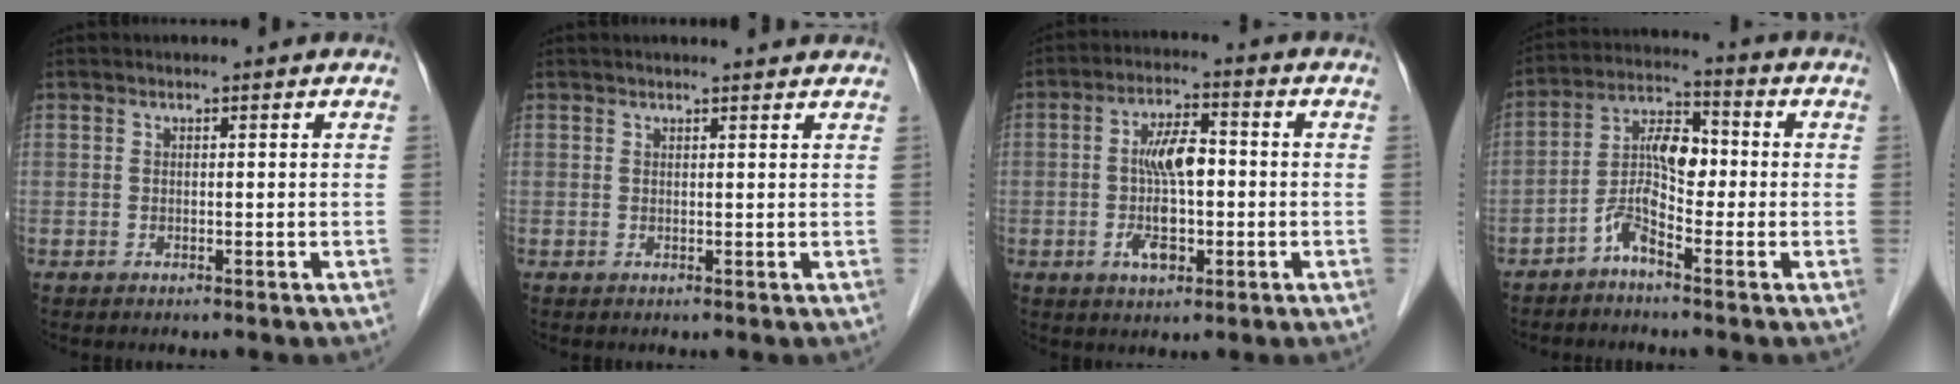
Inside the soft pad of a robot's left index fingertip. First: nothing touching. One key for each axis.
{"total": 3.3, "fx": 3.1, "fy": 0.2, "fz": 1.0, "tx": -0.015, "ty": 0.011, "tz": 0.031}
{"total": 7.6, "fx": -0.9, "fy": 3.1, "fz": 6.9, "tx": -0.137, "ty": 0.007, "tz": -0.019}
{"total": 6.7, "fx": -2.5, "fy": 2.3, "fz": 5.8, "tx": -0.122, "ty": 0.019, "tz": -0.051}